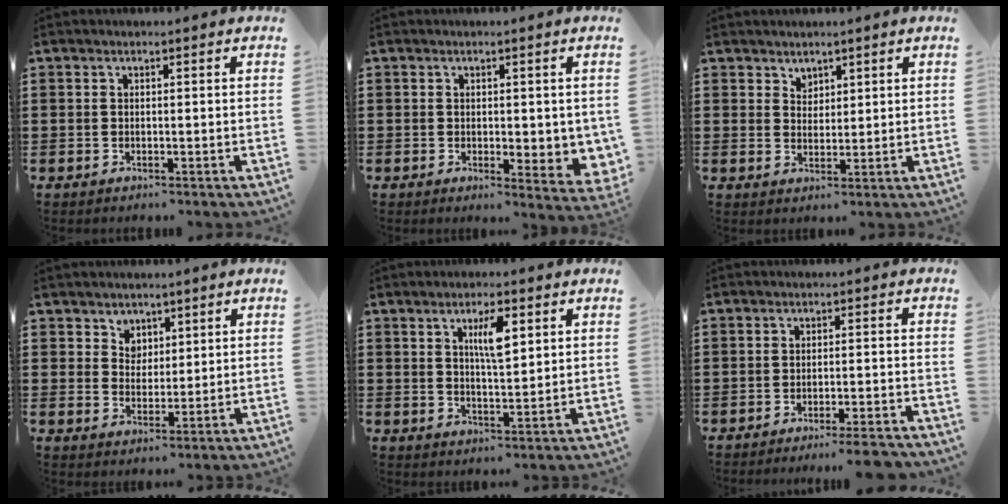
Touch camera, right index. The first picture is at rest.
{"total": 2.3, "force": [0.7, 1.4, 1.7], "torque": [-0.030, 0.004, 0.012]}
{"total": 2.4, "force": [1.9, 1.4, 0.0], "torque": [-0.007, 0.007, 0.036]}
{"total": 3.6, "force": [2.3, 2.8, 0.1], "torque": [-0.018, 0.010, 0.042]}
{"total": 5.2, "force": [2.1, 1.5, 4.5], "torque": [-0.079, 0.003, 0.030]}
{"total": 3.7, "force": [-3.3, -0.4, 1.5], "torque": [-0.024, -0.008, -0.065]}